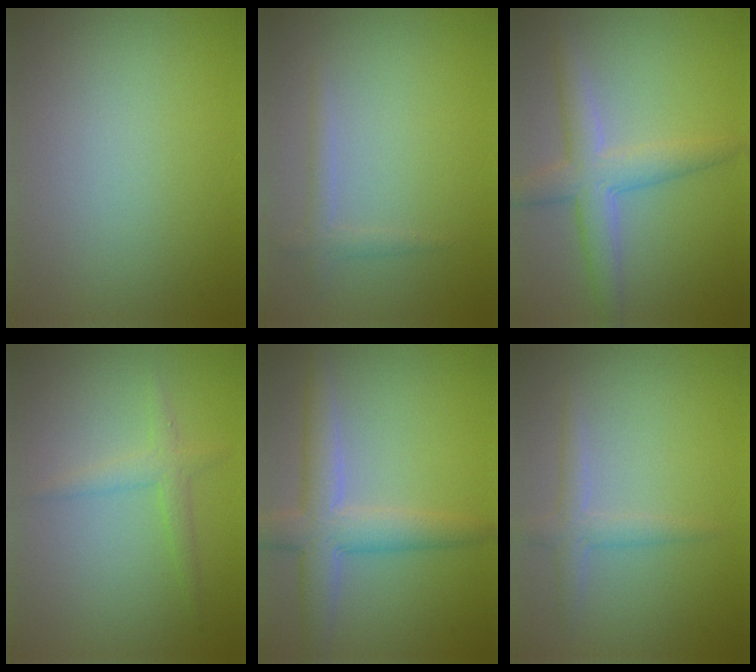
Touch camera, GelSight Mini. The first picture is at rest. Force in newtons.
{"total": 1.3, "press": 1.3, "slide": 0.0}
{"total": 4.3, "press": 4.3, "slide": 0.2}
{"total": 1.7, "press": 1.7, "slide": 0.1}
{"total": 4.9, "press": 4.9, "slide": 0.2}
{"total": 1.9, "press": 1.9, "slide": 0.1}